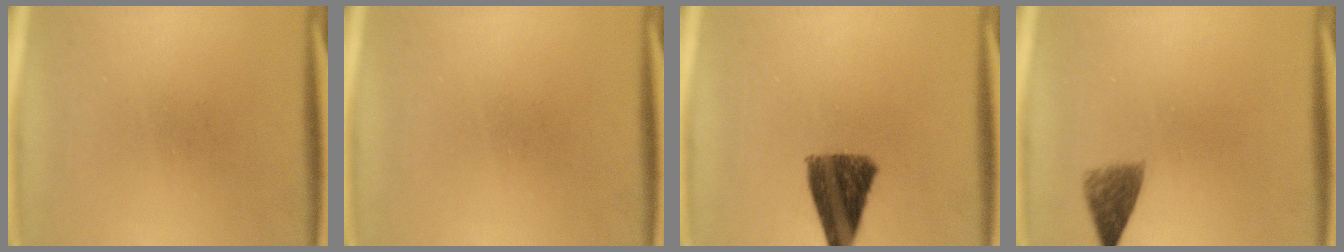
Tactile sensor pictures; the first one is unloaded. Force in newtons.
{"total": 0.0}
{"total": 10.3}
{"total": 3.4}